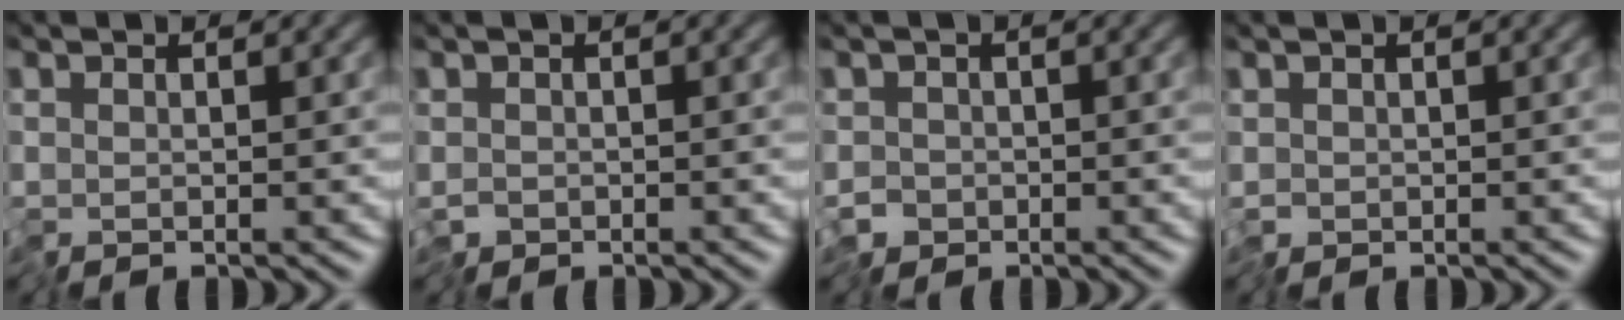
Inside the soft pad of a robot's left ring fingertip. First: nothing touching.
{"total": 0.9, "force": [-0.6, 0.7, 0.3], "torque": [-0.008, -0.005, -0.015]}
{"total": 1.9, "force": [-1.1, 1.5, 0.3], "torque": [-0.007, -0.002, -0.030]}
{"total": 0.9, "force": [-0.4, 0.7, 0.5], "torque": [-0.014, -0.002, -0.011]}